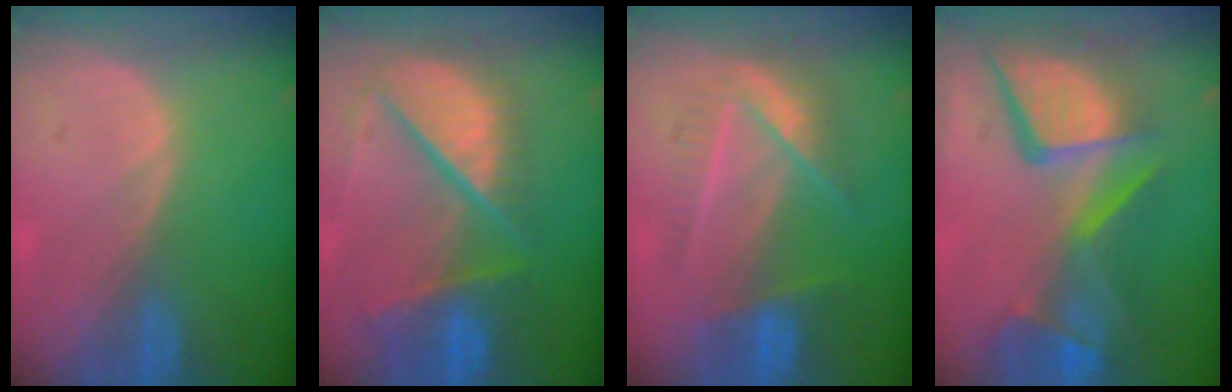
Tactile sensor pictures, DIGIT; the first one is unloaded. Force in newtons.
{"total": 11.4, "press": 9.4, "slide": 6.4}
{"total": 6.8, "press": 6.7, "slide": 1.2}
{"total": 13.6, "press": 11.1, "slide": 7.9}